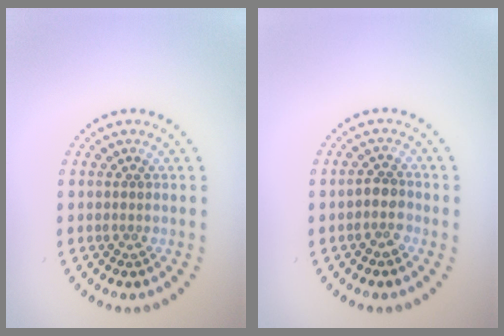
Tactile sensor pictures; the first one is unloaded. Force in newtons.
{"total": 1.9, "press": 1.6, "slide": 1.1}